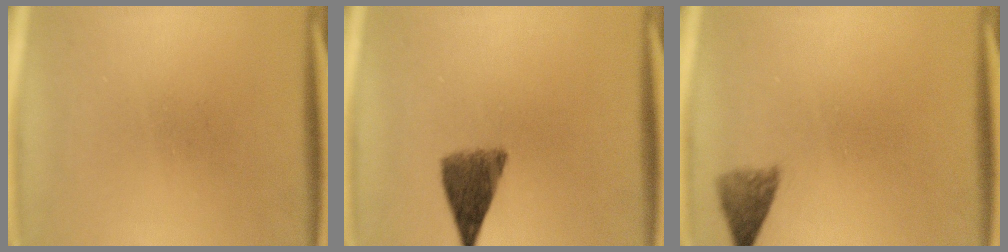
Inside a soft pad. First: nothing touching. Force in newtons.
{"total": 6.3}
{"total": 2.8}